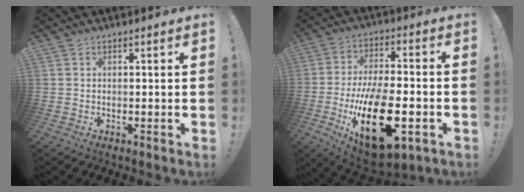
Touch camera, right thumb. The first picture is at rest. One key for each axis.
{"total": 24.7, "fx": -7.3, "fy": 11.8, "fz": 20.4, "tx": -0.353, "ty": 0.032, "tz": -0.105}